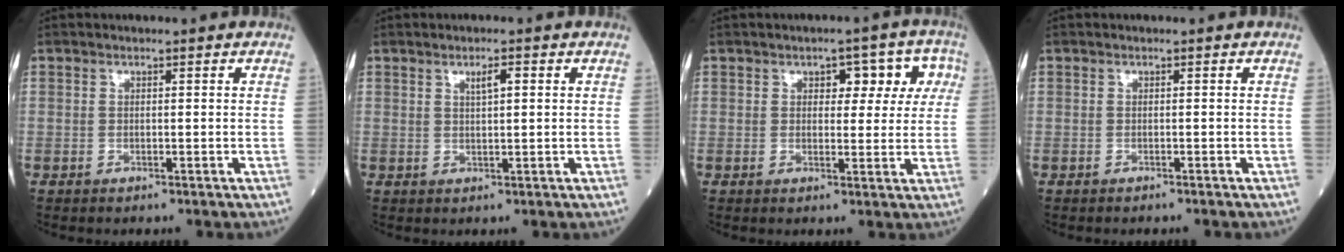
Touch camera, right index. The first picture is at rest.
{"total": 2.2, "force": [0.9, 0.3, 2.0], "torque": [-0.034, 0.002, 0.017]}
{"total": 6.2, "force": [2.1, 3.5, 4.7], "torque": [-0.040, 0.027, 0.024]}
{"total": 0.7, "force": [-0.7, -0.1, 0.3], "torque": [-0.006, 0.000, -0.010]}